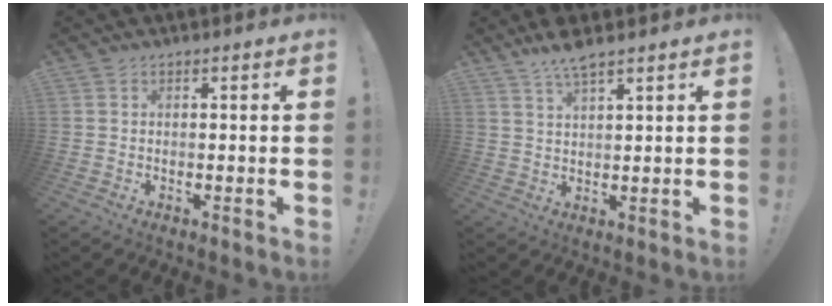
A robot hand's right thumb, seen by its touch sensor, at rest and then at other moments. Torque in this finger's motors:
{"motor_torque": [0.00, 0.00, -0.16, 0.22, 0.00]}